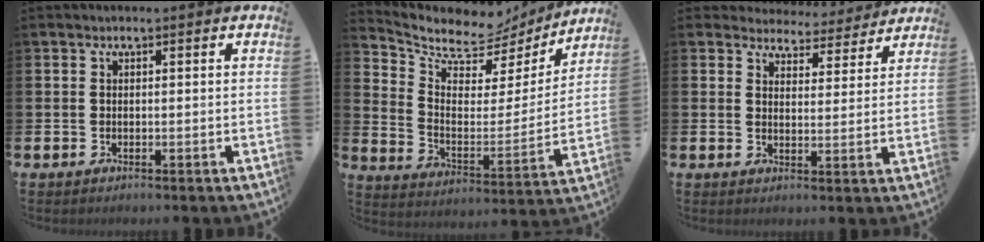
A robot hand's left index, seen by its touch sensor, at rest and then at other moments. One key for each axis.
{"total": 7.8, "fx": 6.9, "fy": 3.2, "fz": 1.6, "tx": -0.072, "ty": -0.056, "tz": 0.119}
{"total": 4.5, "fx": 4.3, "fy": 1.2, "fz": -0.1, "tx": -0.001, "ty": -0.046, "tz": 0.072}